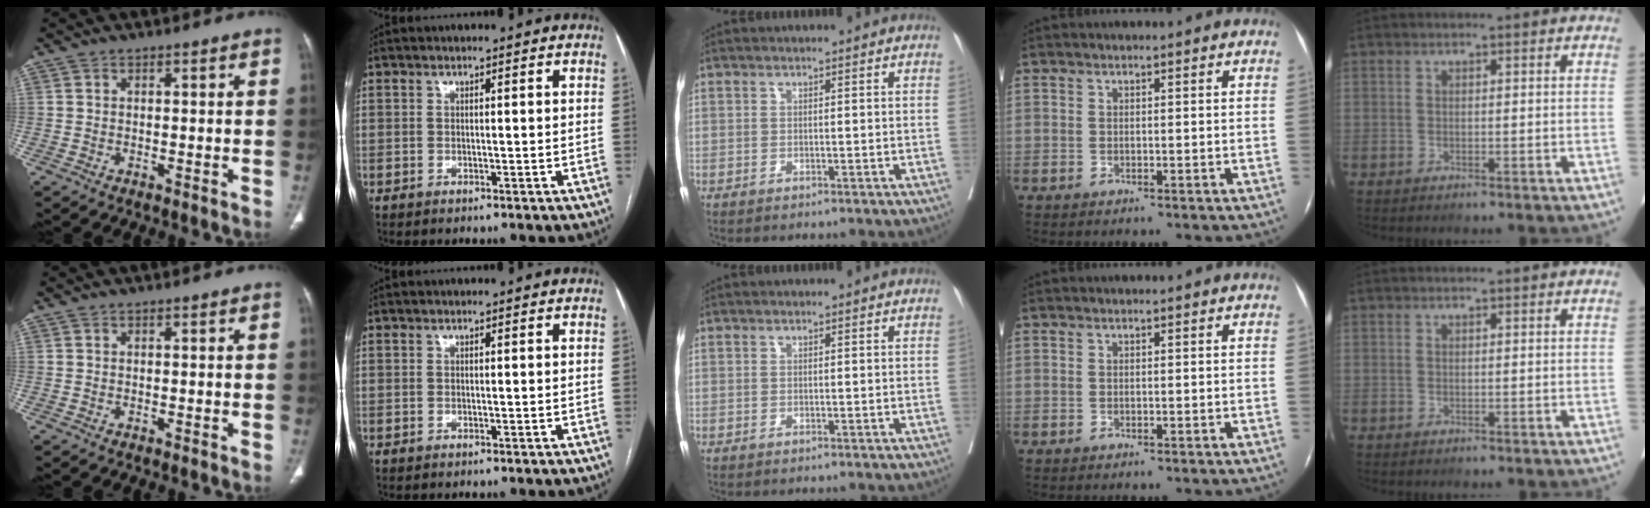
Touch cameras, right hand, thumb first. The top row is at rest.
{}